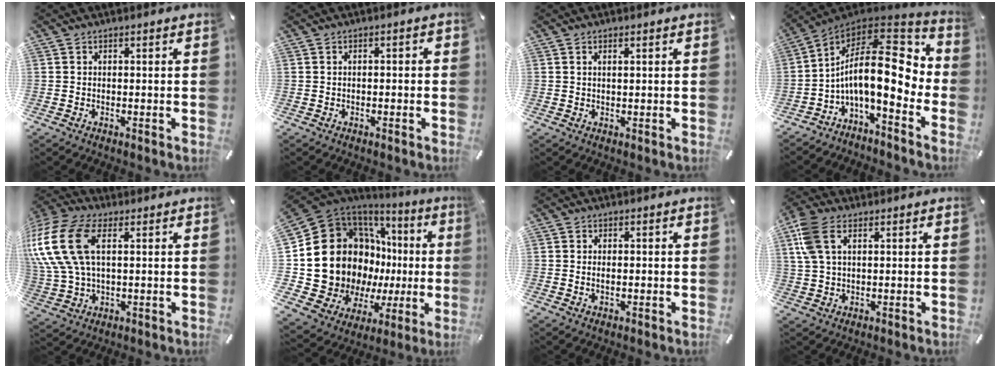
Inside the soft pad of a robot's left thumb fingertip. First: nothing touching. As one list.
[{"total": 1.2, "force": [-0.7, 0.6, 0.8], "torque": [-0.014, 0.002, -0.014]}, {"total": 1.0, "force": [0.4, 0.2, 0.9], "torque": [-0.018, 0.001, 0.007]}, {"total": 20.5, "force": [0.4, 8.7, 18.6], "torque": [-0.333, -0.031, 0.003]}, {"total": 18.1, "force": [5.2, 11.1, 13.3], "torque": [-0.308, -0.006, 0.092]}, {"total": 24.0, "force": [0.7, 18.4, 15.5], "torque": [-0.274, -0.052, 0.059]}, {"total": 1.5, "force": [-0.1, 0.8, 1.3], "torque": [-0.025, 0.003, -0.004]}, {"total": 8.4, "force": [3.0, 5.0, 6.1], "torque": [-0.148, -0.001, 0.054]}]